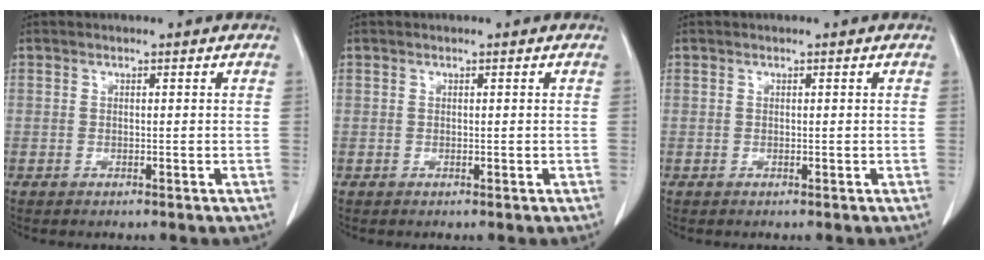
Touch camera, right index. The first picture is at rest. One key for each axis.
{"total": 0.0}
{"total": 0.0}